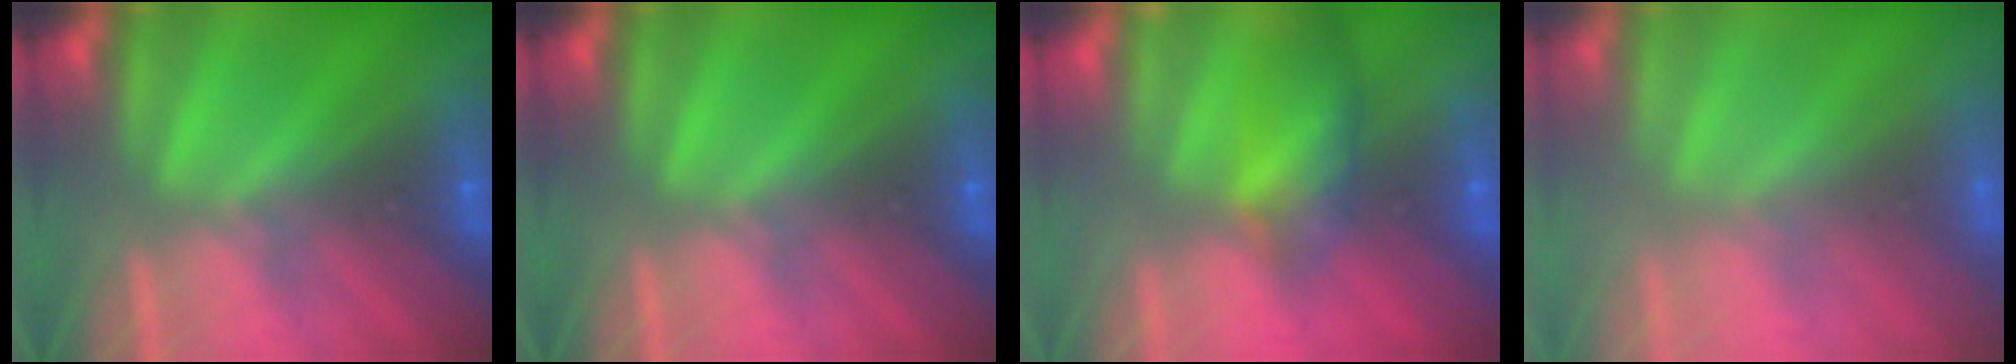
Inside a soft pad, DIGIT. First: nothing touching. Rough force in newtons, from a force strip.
{"total": 0.0}
{"total": 9.3}
{"total": 2.8}